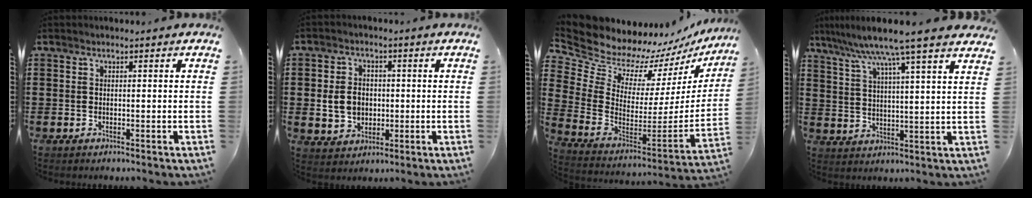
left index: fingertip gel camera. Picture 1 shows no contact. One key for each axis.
{"total": 5.4, "fx": -0.2, "fy": 4.4, "fz": 3.2, "tx": -0.069, "ty": 0.005, "tz": -0.008}
{"total": 8.9, "fx": 8.3, "fy": 3.2, "fz": 0.3, "tx": -0.064, "ty": -0.078, "tz": 0.150}
{"total": 8.2, "fx": 6.8, "fy": -0.9, "fz": 4.6, "tx": -0.112, "ty": -0.034, "tz": 0.110}